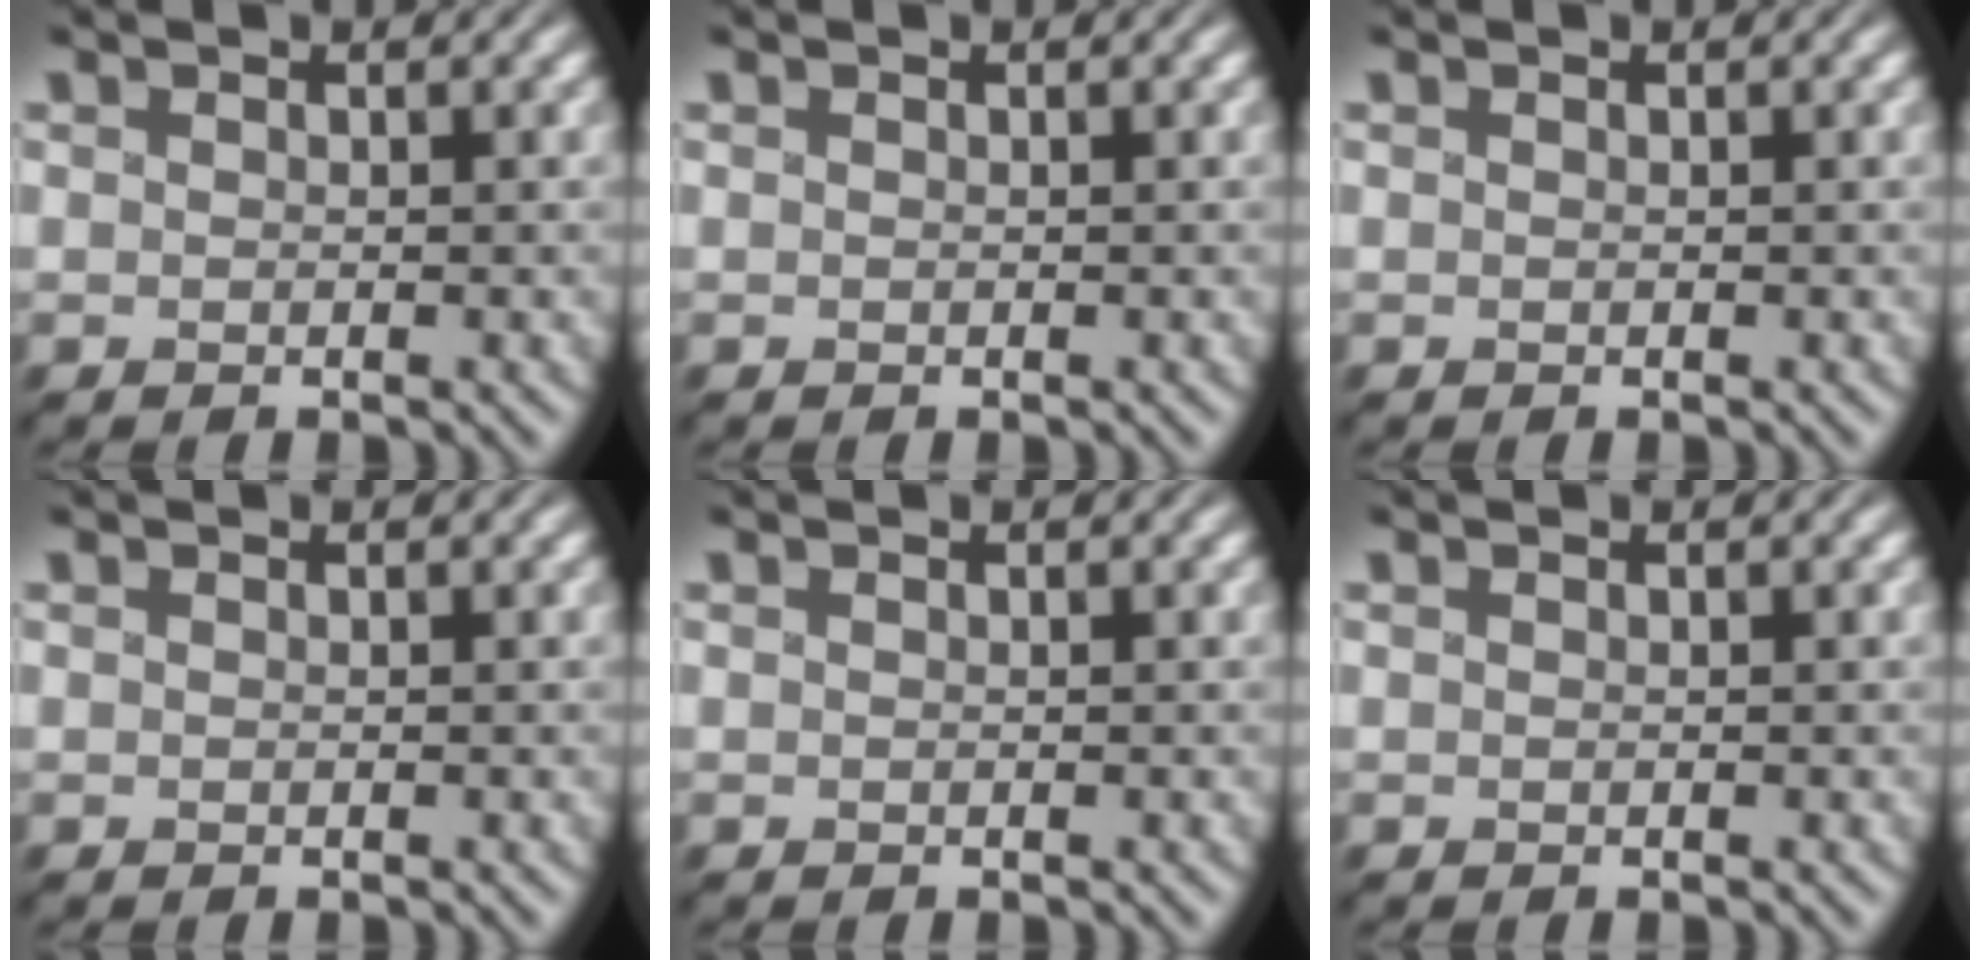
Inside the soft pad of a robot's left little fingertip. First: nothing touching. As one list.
[{"total": 0.0}, {"total": 0.0}, {"total": 0.0}, {"total": 0.0}, {"total": 0.0}]